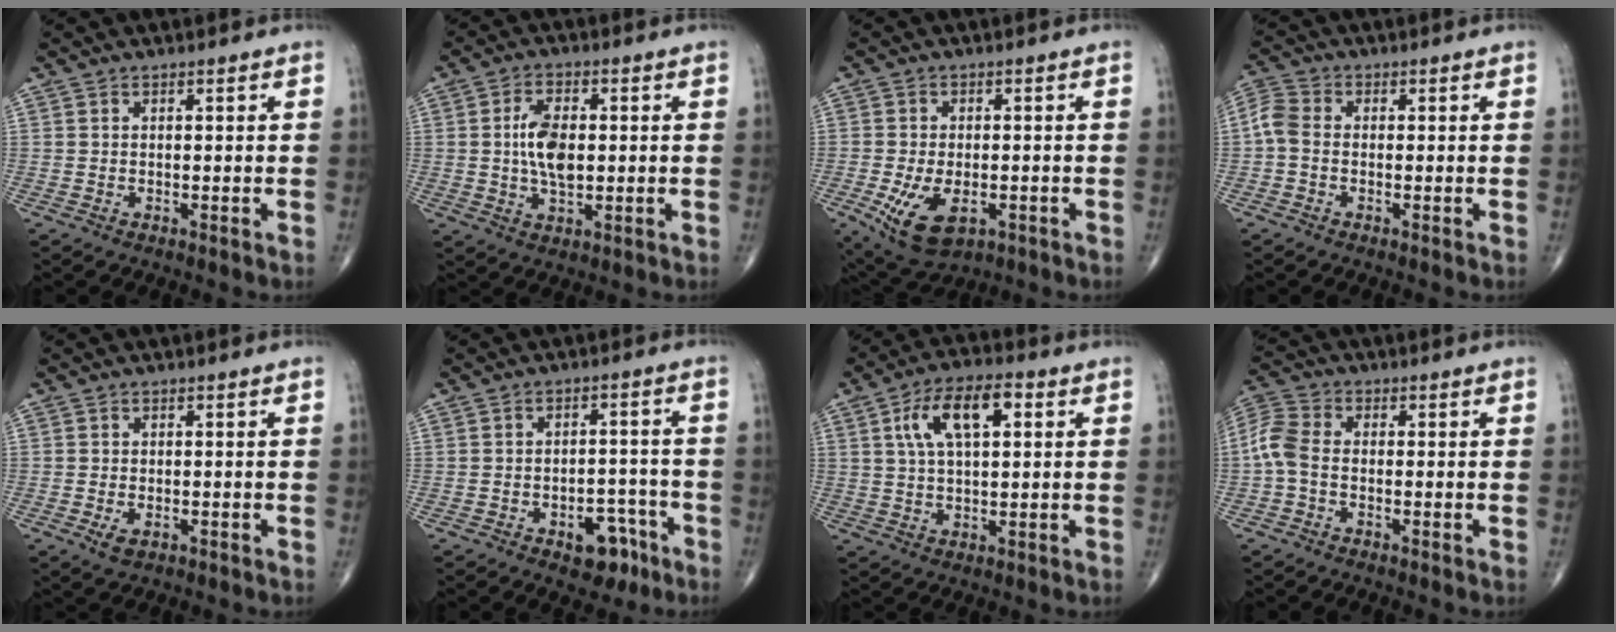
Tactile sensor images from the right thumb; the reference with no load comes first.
{"total": 7.9, "force": [0.4, 4.2, 6.6], "torque": [-0.117, 0.001, 0.005]}
{"total": 9.9, "force": [-3.4, 5.5, 7.5], "torque": [-0.133, -0.001, -0.044]}
{"total": 4.5, "force": [-0.6, 3.1, 3.2], "torque": [-0.074, 0.012, -0.025]}
{"total": 2.3, "force": [-0.8, 1.3, 1.6], "torque": [-0.027, 0.000, -0.010]}
{"total": 7.5, "force": [-4.1, 4.4, 4.5], "torque": [-0.029, 0.039, -0.052]}
{"total": 10.9, "force": [3.4, 4.9, 9.1], "torque": [-0.160, 0.014, 0.054]}
{"total": 5.8, "force": [-1.1, 3.6, 4.5], "torque": [-0.106, 0.017, -0.036]}